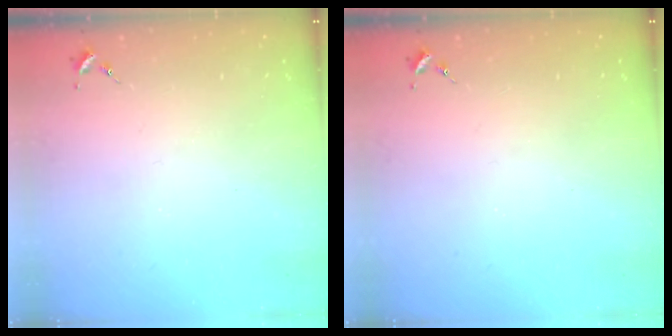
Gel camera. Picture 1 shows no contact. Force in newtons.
{"total": 0.0}